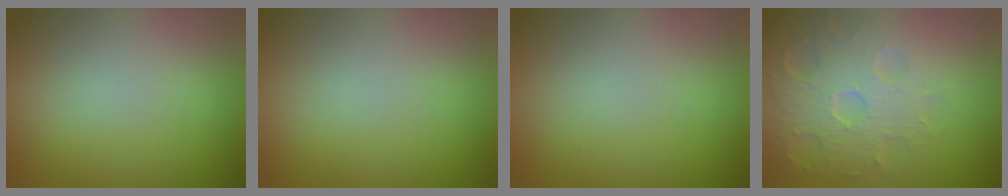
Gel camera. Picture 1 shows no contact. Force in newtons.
{"total": 0.0}
{"total": 0.0}
{"total": 6.9, "press": 5.5, "slide": 4.2}